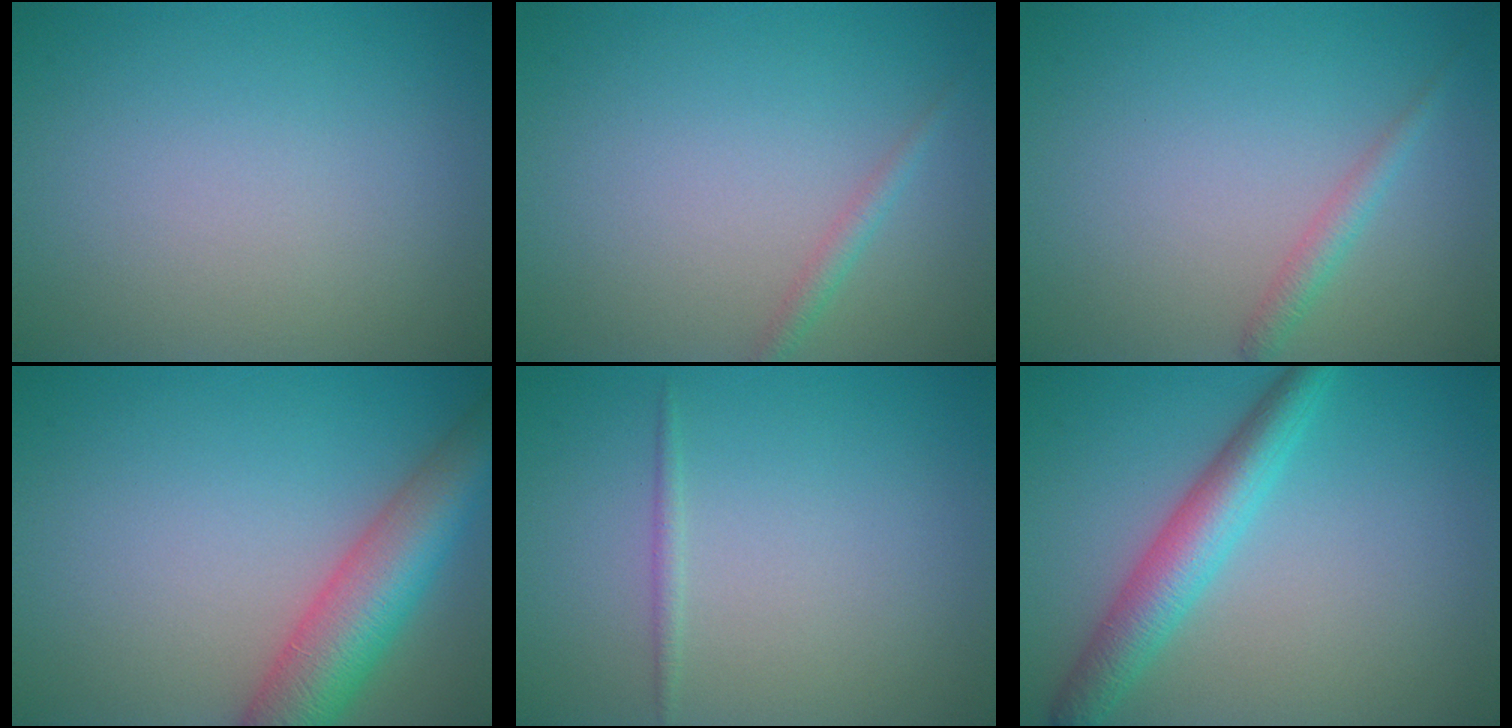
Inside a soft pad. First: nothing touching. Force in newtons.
{"total": 1.2, "press": 1.2, "slide": 0.0}
{"total": 1.4, "press": 1.4, "slide": 0.0}
{"total": 7.4, "press": 7.4, "slide": 0.4}
{"total": 0.7, "press": 0.7, "slide": 0.0}
{"total": 4.5, "press": 4.5, "slide": 0.1}